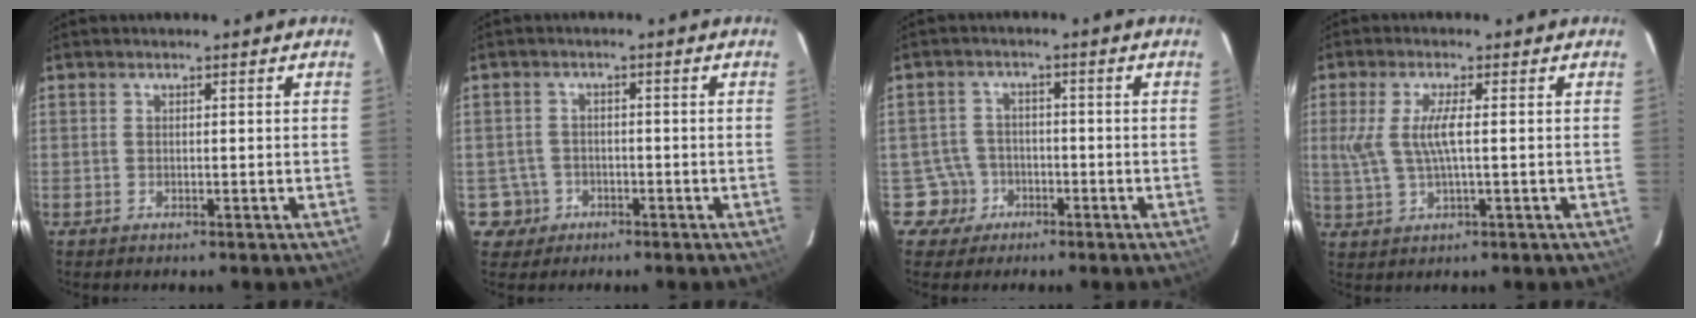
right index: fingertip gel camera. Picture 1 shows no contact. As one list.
[{"total": 4.4, "force": [-1.7, 4.0, -0.1], "torque": [-0.006, 0.020, -0.027]}, {"total": 4.8, "force": [-2.3, 4.2, -0.5], "torque": [0.004, 0.022, -0.040]}, {"total": 6.3, "force": [0.4, 1.1, 6.2], "torque": [-0.128, -0.002, 0.014]}]